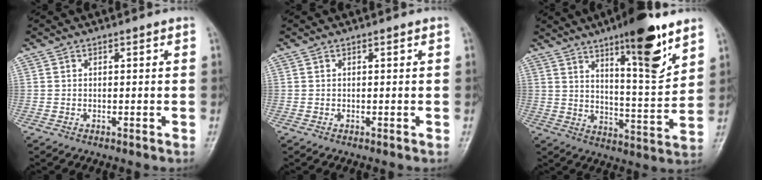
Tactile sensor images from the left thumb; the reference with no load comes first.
{"total": 0.0}
{"total": 15.7, "force": [9.6, 3.6, 12.0], "torque": [-0.156, -0.061, 0.150]}